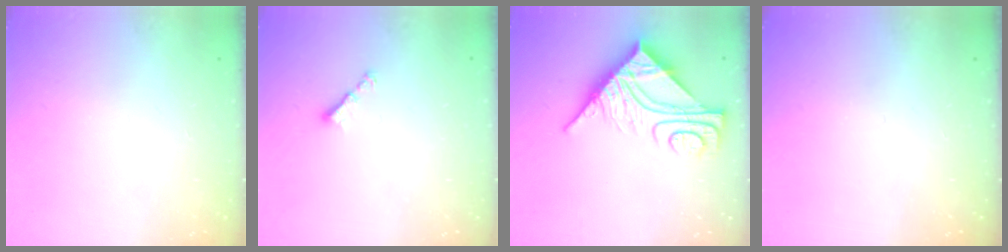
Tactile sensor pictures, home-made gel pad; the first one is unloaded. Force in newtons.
{"total": 2.8, "press": 2.7, "slide": 0.5}
{"total": 11.7, "press": 11.7, "slide": 1.1}
{"total": 0.0}